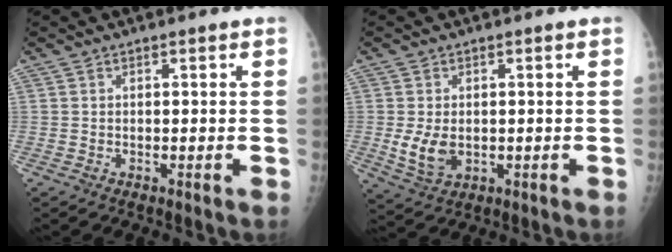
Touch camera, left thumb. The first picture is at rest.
{"total": 5.7, "force": [-0.4, 3.9, 4.1], "torque": [-0.070, -0.012, 0.004]}